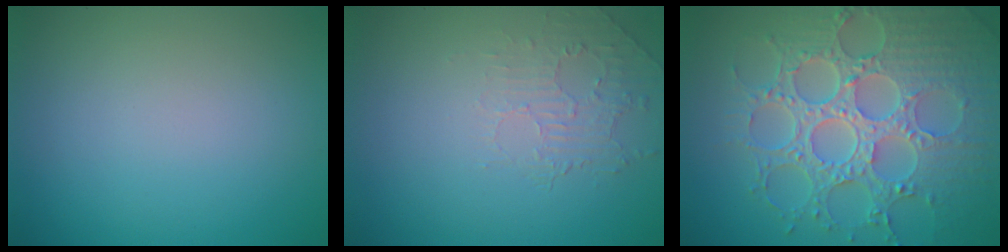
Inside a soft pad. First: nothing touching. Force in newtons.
{"total": 2.0, "press": 0.6, "slide": 1.9}
{"total": 8.6, "press": 6.5, "slide": 5.7}